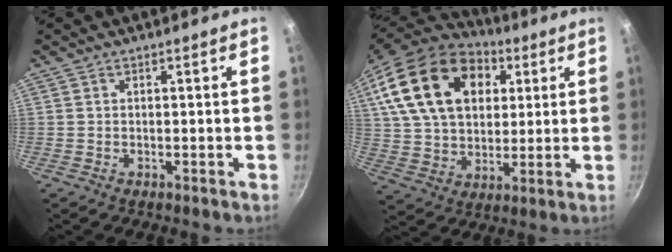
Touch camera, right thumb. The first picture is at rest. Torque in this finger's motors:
{"motor_torque": [-0.92, 3.55, 1.16, -0.11, 0.24]}